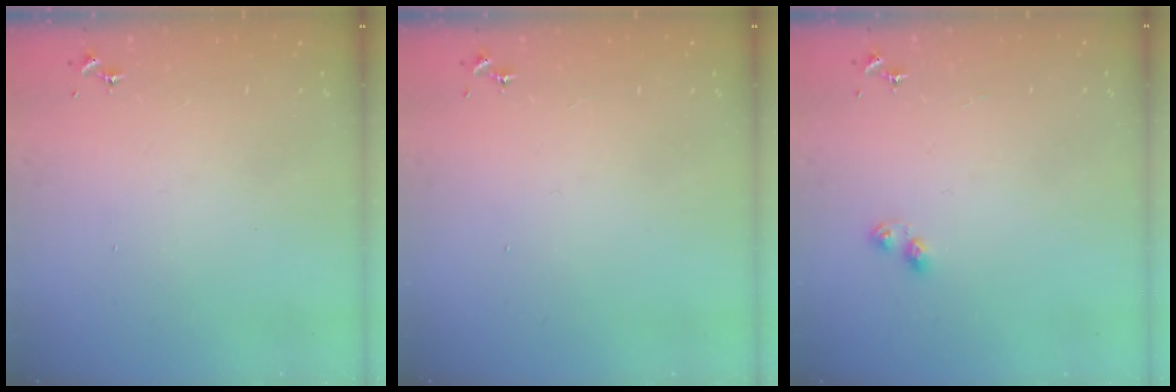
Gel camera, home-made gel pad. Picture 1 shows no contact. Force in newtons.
{"total": 0.0}
{"total": 4.5, "press": 4.4, "slide": 0.6}